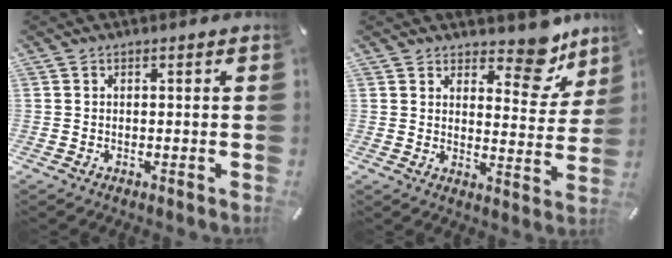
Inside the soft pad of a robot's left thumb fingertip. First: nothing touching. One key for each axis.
{"total": 11.1, "fx": 8.3, "fy": 5.4, "fz": 5.2, "tx": -0.042, "ty": -0.069, "tz": 0.140}